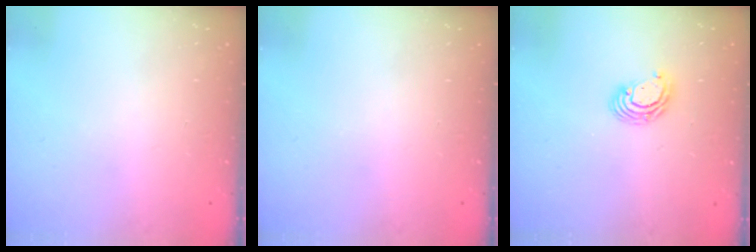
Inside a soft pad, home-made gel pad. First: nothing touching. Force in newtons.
{"total": 0.0}
{"total": 5.6, "press": 5.6, "slide": 0.3}